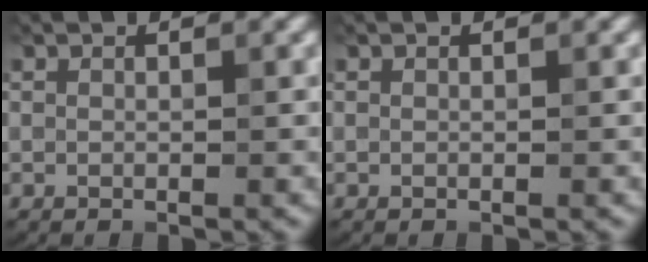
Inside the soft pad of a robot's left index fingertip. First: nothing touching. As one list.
[{"total": 0.0}]